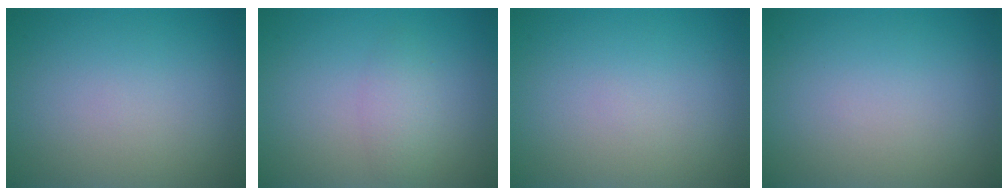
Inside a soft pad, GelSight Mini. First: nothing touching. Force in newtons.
{"total": 1.8, "press": 1.8, "slide": 0.0}
{"total": 0.0}
{"total": 0.0}